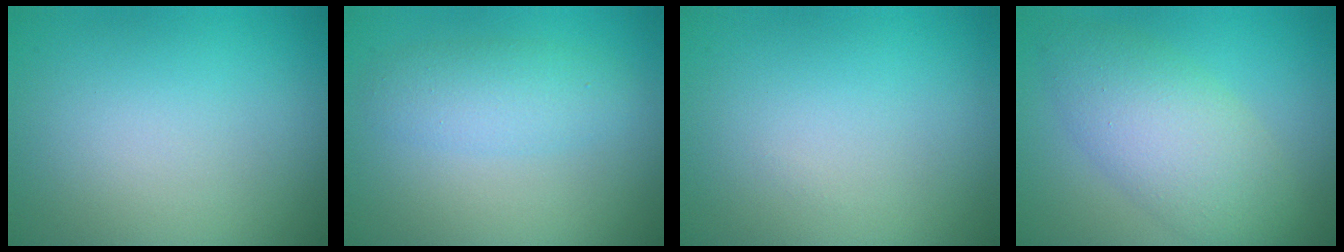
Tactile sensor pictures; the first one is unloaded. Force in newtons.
{"total": 2.7, "press": 2.7, "slide": 0.0}
{"total": 0.0}
{"total": 5.9, "press": 5.9, "slide": 0.3}